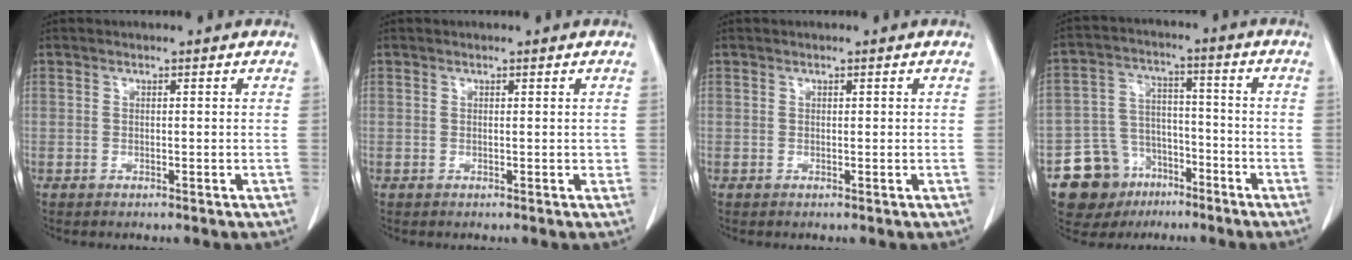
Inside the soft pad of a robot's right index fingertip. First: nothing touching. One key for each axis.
{"total": 0.5, "fx": 0.1, "fy": 0.3, "fz": 0.4, "tx": -0.004, "ty": 0.001, "tz": 0.002}
{"total": 0.0}
{"total": 11.1, "fx": -7.3, "fy": 8.2, "fz": 2.1, "tx": -0.044, "ty": 0.050, "tz": -0.119}